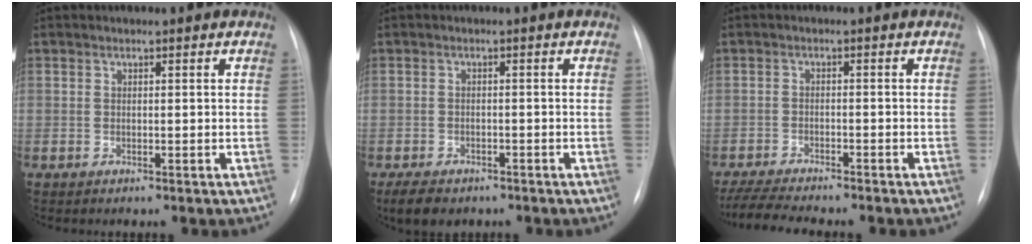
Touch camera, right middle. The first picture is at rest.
{"total": 5.7, "force": [-4.3, 2.8, 2.6], "torque": [-0.042, -0.007, -0.060]}
{"total": 9.1, "force": [-8.1, 0.7, 3.9], "torque": [-0.068, -0.016, -0.130]}